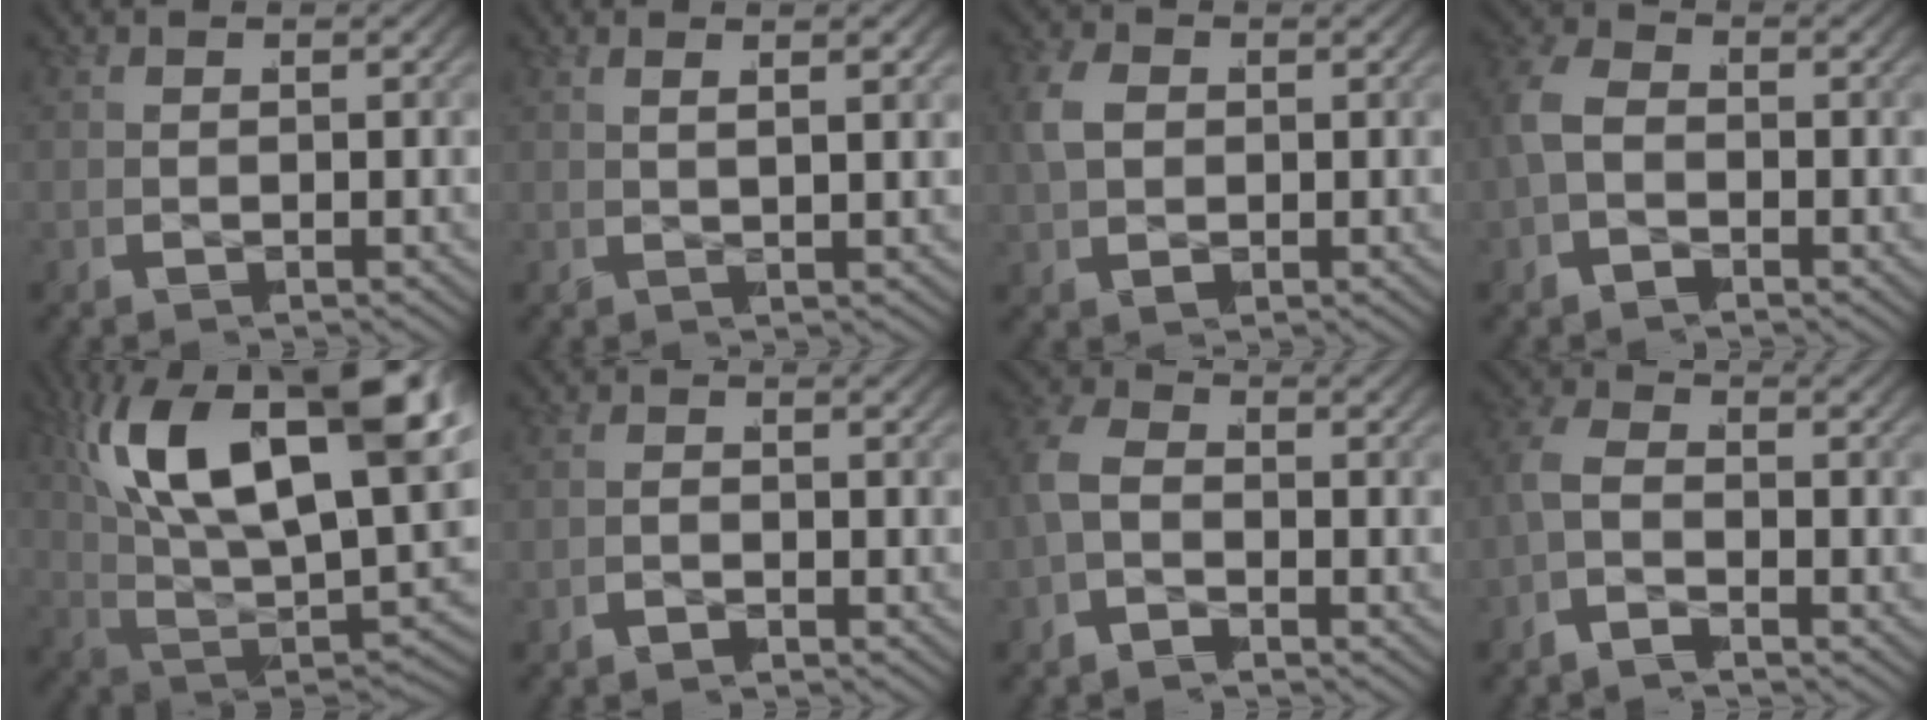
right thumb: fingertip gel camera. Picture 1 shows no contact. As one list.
[{"total": 1.6, "force": [0.8, -1.3, 0.4], "torque": [-0.003, 0.016, 0.015]}, {"total": 3.7, "force": [0.4, 2.8, 2.3], "torque": [-0.060, -0.005, 0.015]}, {"total": 3.8, "force": [-0.5, 3.2, 2.0], "torque": [-0.064, -0.011, -0.006]}, {"total": 21.0, "force": [3.9, 11.9, 16.8], "torque": [-0.321, -0.042, 0.080]}, {"total": 0.8, "force": [-0.8, 0.0, -0.1], "torque": [0.000, 0.001, -0.018]}, {"total": 3.0, "force": [-0.7, 2.4, 1.7], "torque": [-0.051, -0.006, -0.015]}, {"total": 2.2, "force": [-1.1, 1.3, 1.4], "torque": [-0.040, -0.002, -0.028]}]